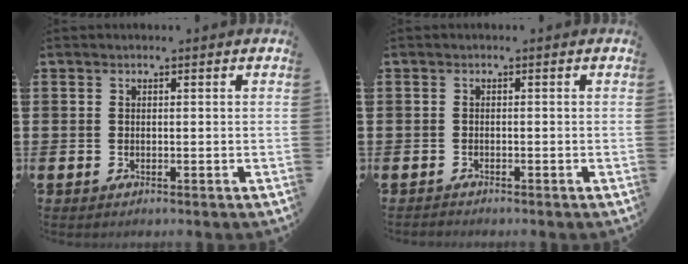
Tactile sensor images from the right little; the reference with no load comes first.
{"total": 0.5, "force": [-0.5, 0.1, -0.1], "torque": [-0.001, -0.002, -0.011]}